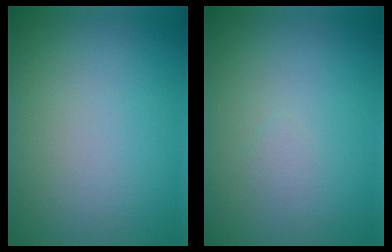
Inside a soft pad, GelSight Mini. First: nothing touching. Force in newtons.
{"total": 0.6, "press": 0.6, "slide": 0.1}